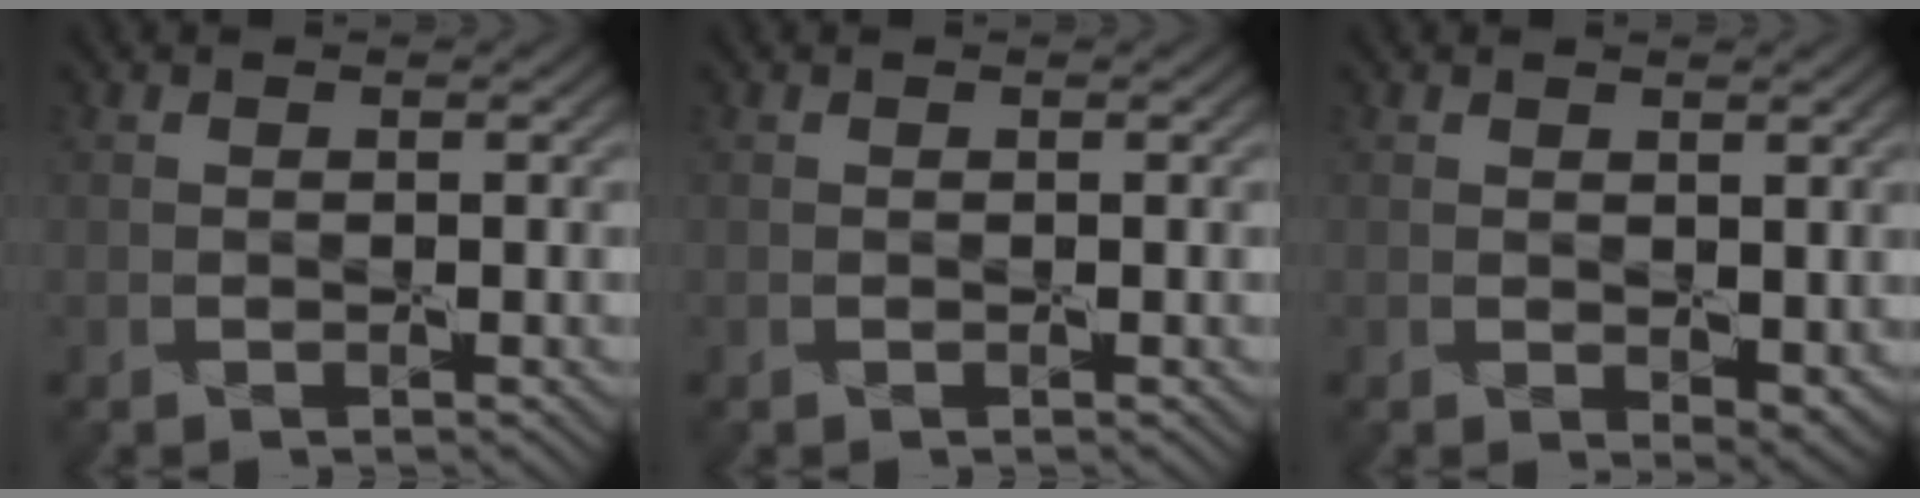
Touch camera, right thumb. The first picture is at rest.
{"total": 0.0}
{"total": 2.2, "force": [0.6, 1.2, 1.7], "torque": [-0.031, -0.012, 0.018]}